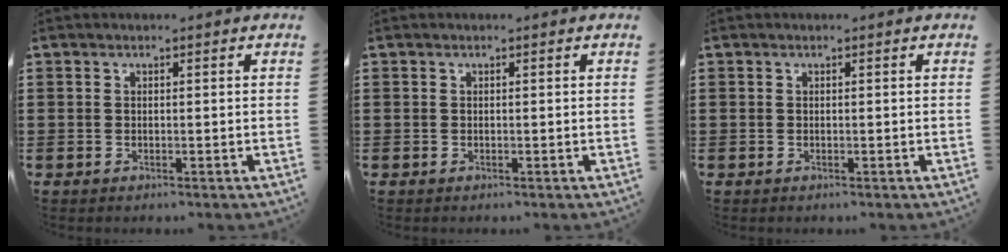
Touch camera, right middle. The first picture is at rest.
{"total": 0.0}
{"total": 0.0}